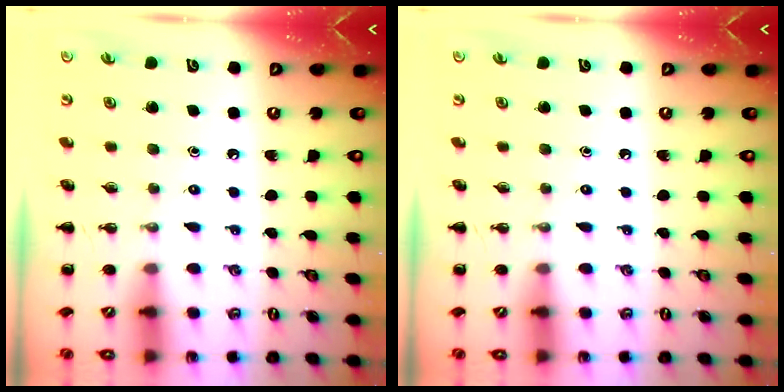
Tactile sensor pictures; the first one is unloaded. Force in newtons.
{"total": 0.0}